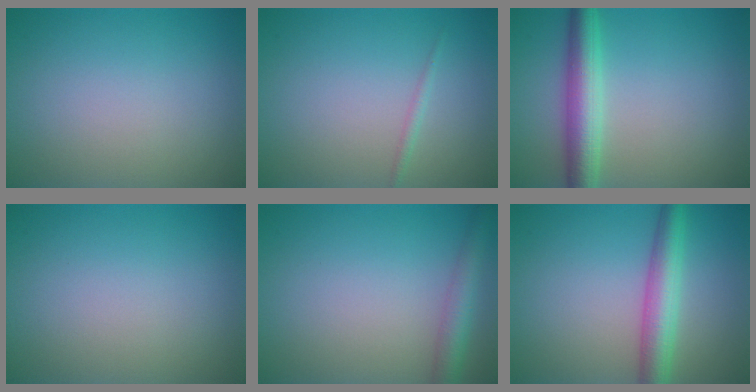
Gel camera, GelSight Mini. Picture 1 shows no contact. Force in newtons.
{"total": 0.7, "press": 0.7, "slide": 0.0}
{"total": 4.8, "press": 4.8, "slide": 0.1}
{"total": 0.0}
{"total": 3.1, "press": 3.1, "slide": 0.1}
{"total": 4.7, "press": 4.7, "slide": 0.1}